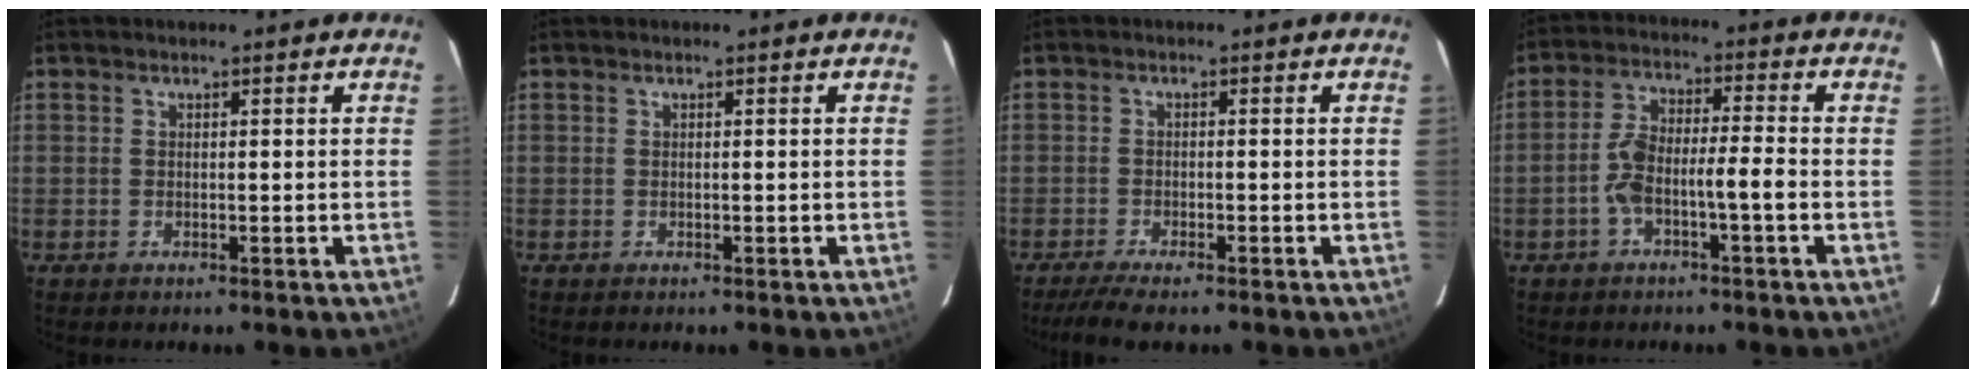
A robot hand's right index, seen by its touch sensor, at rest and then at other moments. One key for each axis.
{"total": 0.0}
{"total": 5.6, "fx": -4.5, "fy": 0.8, "fz": 3.3, "tx": -0.055, "ty": -0.012, "tz": -0.072}
{"total": 6.8, "fx": -2.4, "fy": 1.2, "fz": 6.3, "tx": -0.128, "ty": 0.028, "tz": -0.044}